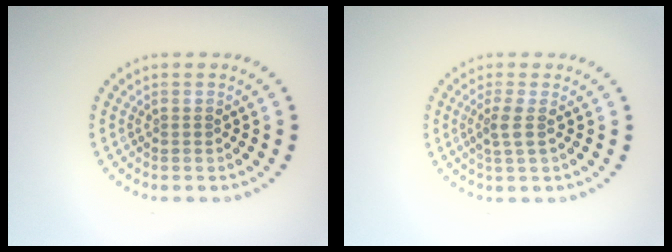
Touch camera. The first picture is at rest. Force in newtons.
{"total": 1.6, "press": 1.4, "slide": 0.8}